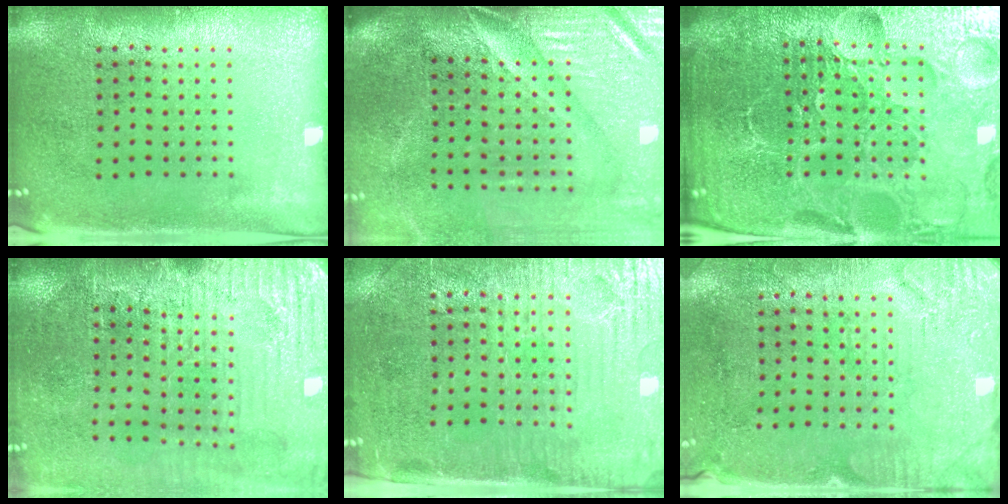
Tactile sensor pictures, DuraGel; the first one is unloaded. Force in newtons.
{"total": 4.6, "press": 3.9, "slide": 2.4}
{"total": 6.2, "press": 5.5, "slide": 2.7}
{"total": 3.6, "press": 3.5, "slide": 0.9}
{"total": 3.9, "press": 3.4, "slide": 1.8}
{"total": 3.1, "press": 2.8, "slide": 1.3}